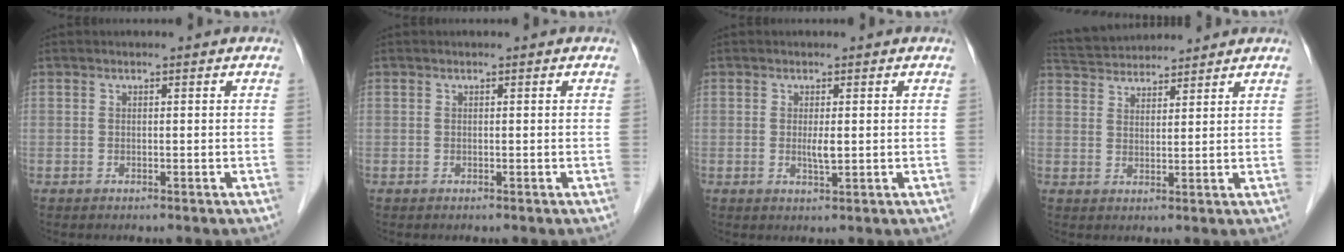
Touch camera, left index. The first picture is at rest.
{"total": 0.0}
{"total": 1.6, "force": [0.0, 0.2, 1.6], "torque": [-0.033, -0.007, 0.002]}
{"total": 8.9, "force": [8.5, 1.4, 1.9], "torque": [-0.040, 0.032, 0.142]}